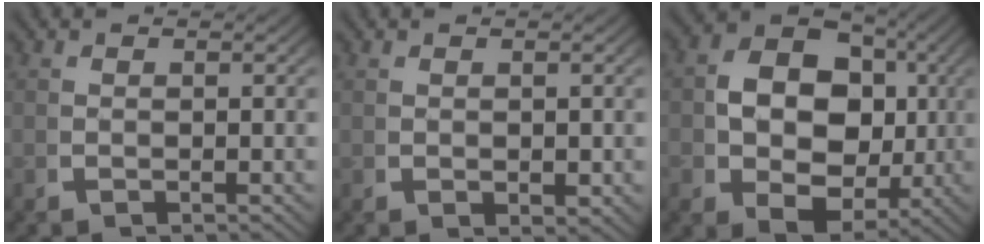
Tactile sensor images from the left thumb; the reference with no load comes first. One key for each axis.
{"total": 1.2, "fx": 0.3, "fy": 0.7, "fz": 0.9, "tx": -0.018, "ty": -0.009, "tz": 0.012}
{"total": 12.0, "fx": 0.9, "fy": 8.8, "fz": 8.1, "tx": -0.161, "ty": -0.036, "tz": 0.024}